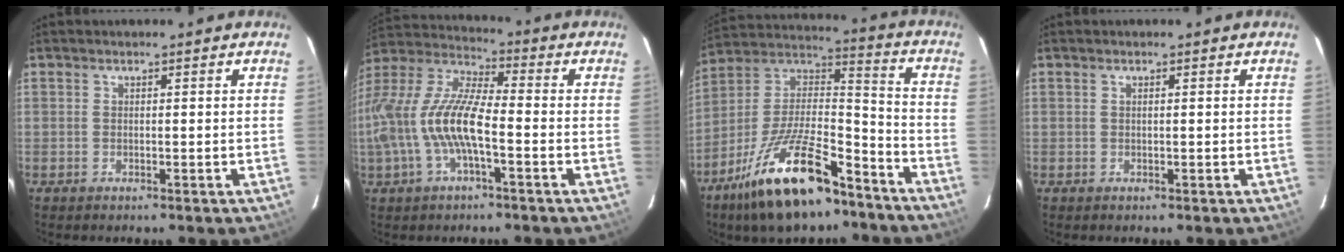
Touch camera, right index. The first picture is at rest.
{"total": 16.5, "force": [-3.7, 5.4, 15.2], "torque": [-0.306, 0.001, -0.072]}
{"total": 22.0, "force": [-14.1, 8.1, 14.9], "torque": [-0.282, 0.003, -0.241]}
{"total": 0.0}